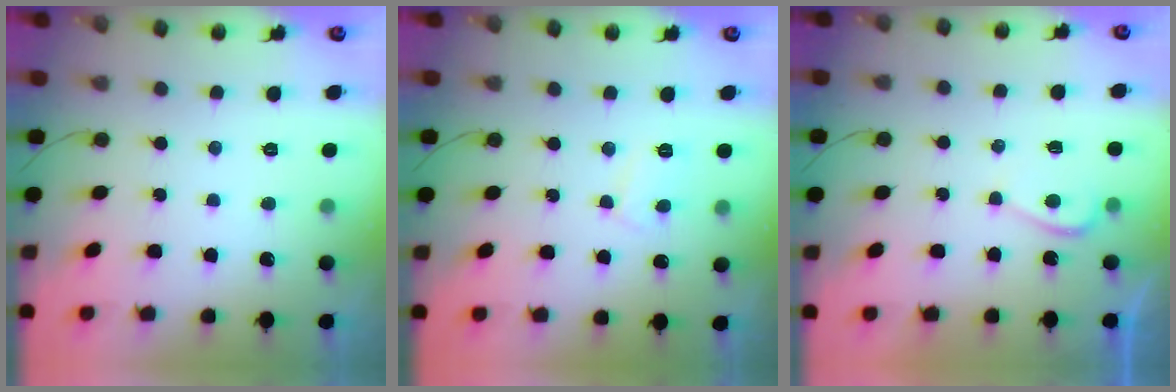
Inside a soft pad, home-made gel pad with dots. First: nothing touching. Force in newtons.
{"total": 5.3, "press": 5.3, "slide": 0.4}
{"total": 2.4, "press": 2.4, "slide": 0.3}